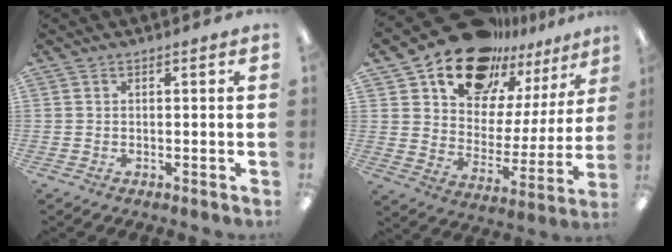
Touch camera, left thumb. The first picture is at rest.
{"total": 18.1, "force": [15.2, 8.7, 4.6], "torque": [-0.093, -0.125, 0.274]}